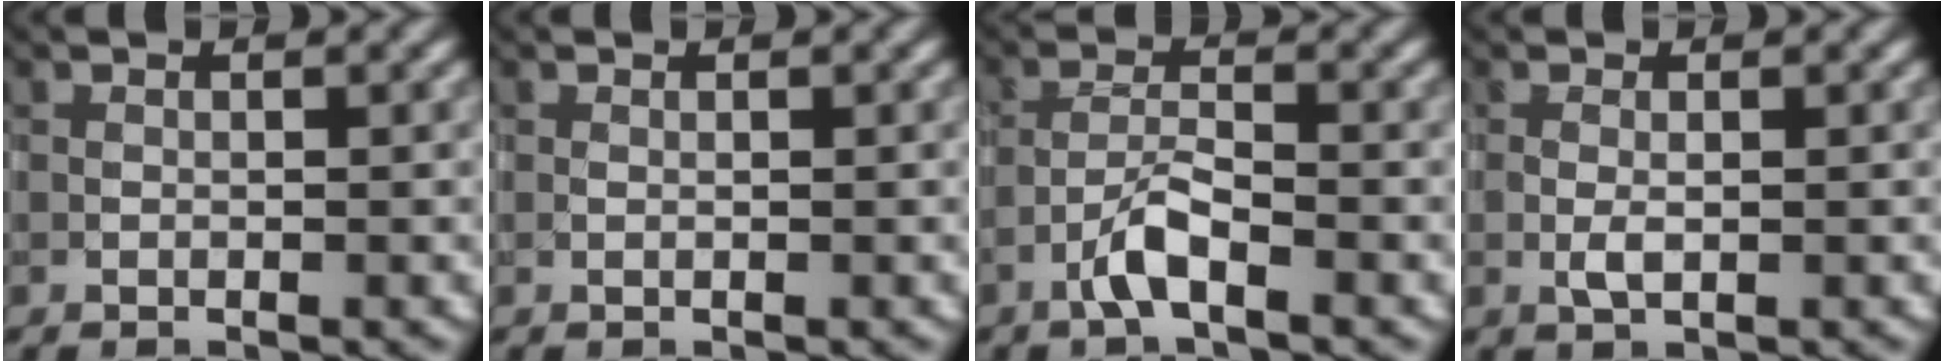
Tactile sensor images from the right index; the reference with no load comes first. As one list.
[{"total": 0.0}, {"total": 2.9, "force": [-1.7, 0.5, 2.3], "torque": [-0.046, 0.008, -0.040]}, {"total": 1.2, "force": [-0.2, 0.4, 1.2], "torque": [-0.026, -0.001, -0.003]}]